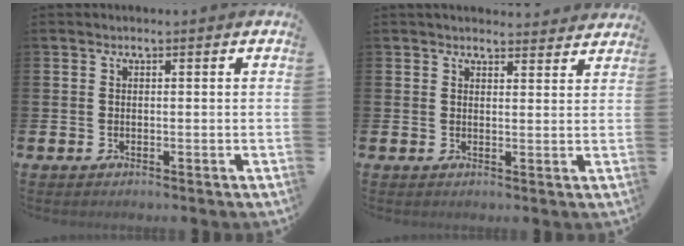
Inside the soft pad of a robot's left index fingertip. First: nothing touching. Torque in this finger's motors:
{"motor_torque": [0.93, -1.21, 0.30, 0.04]}